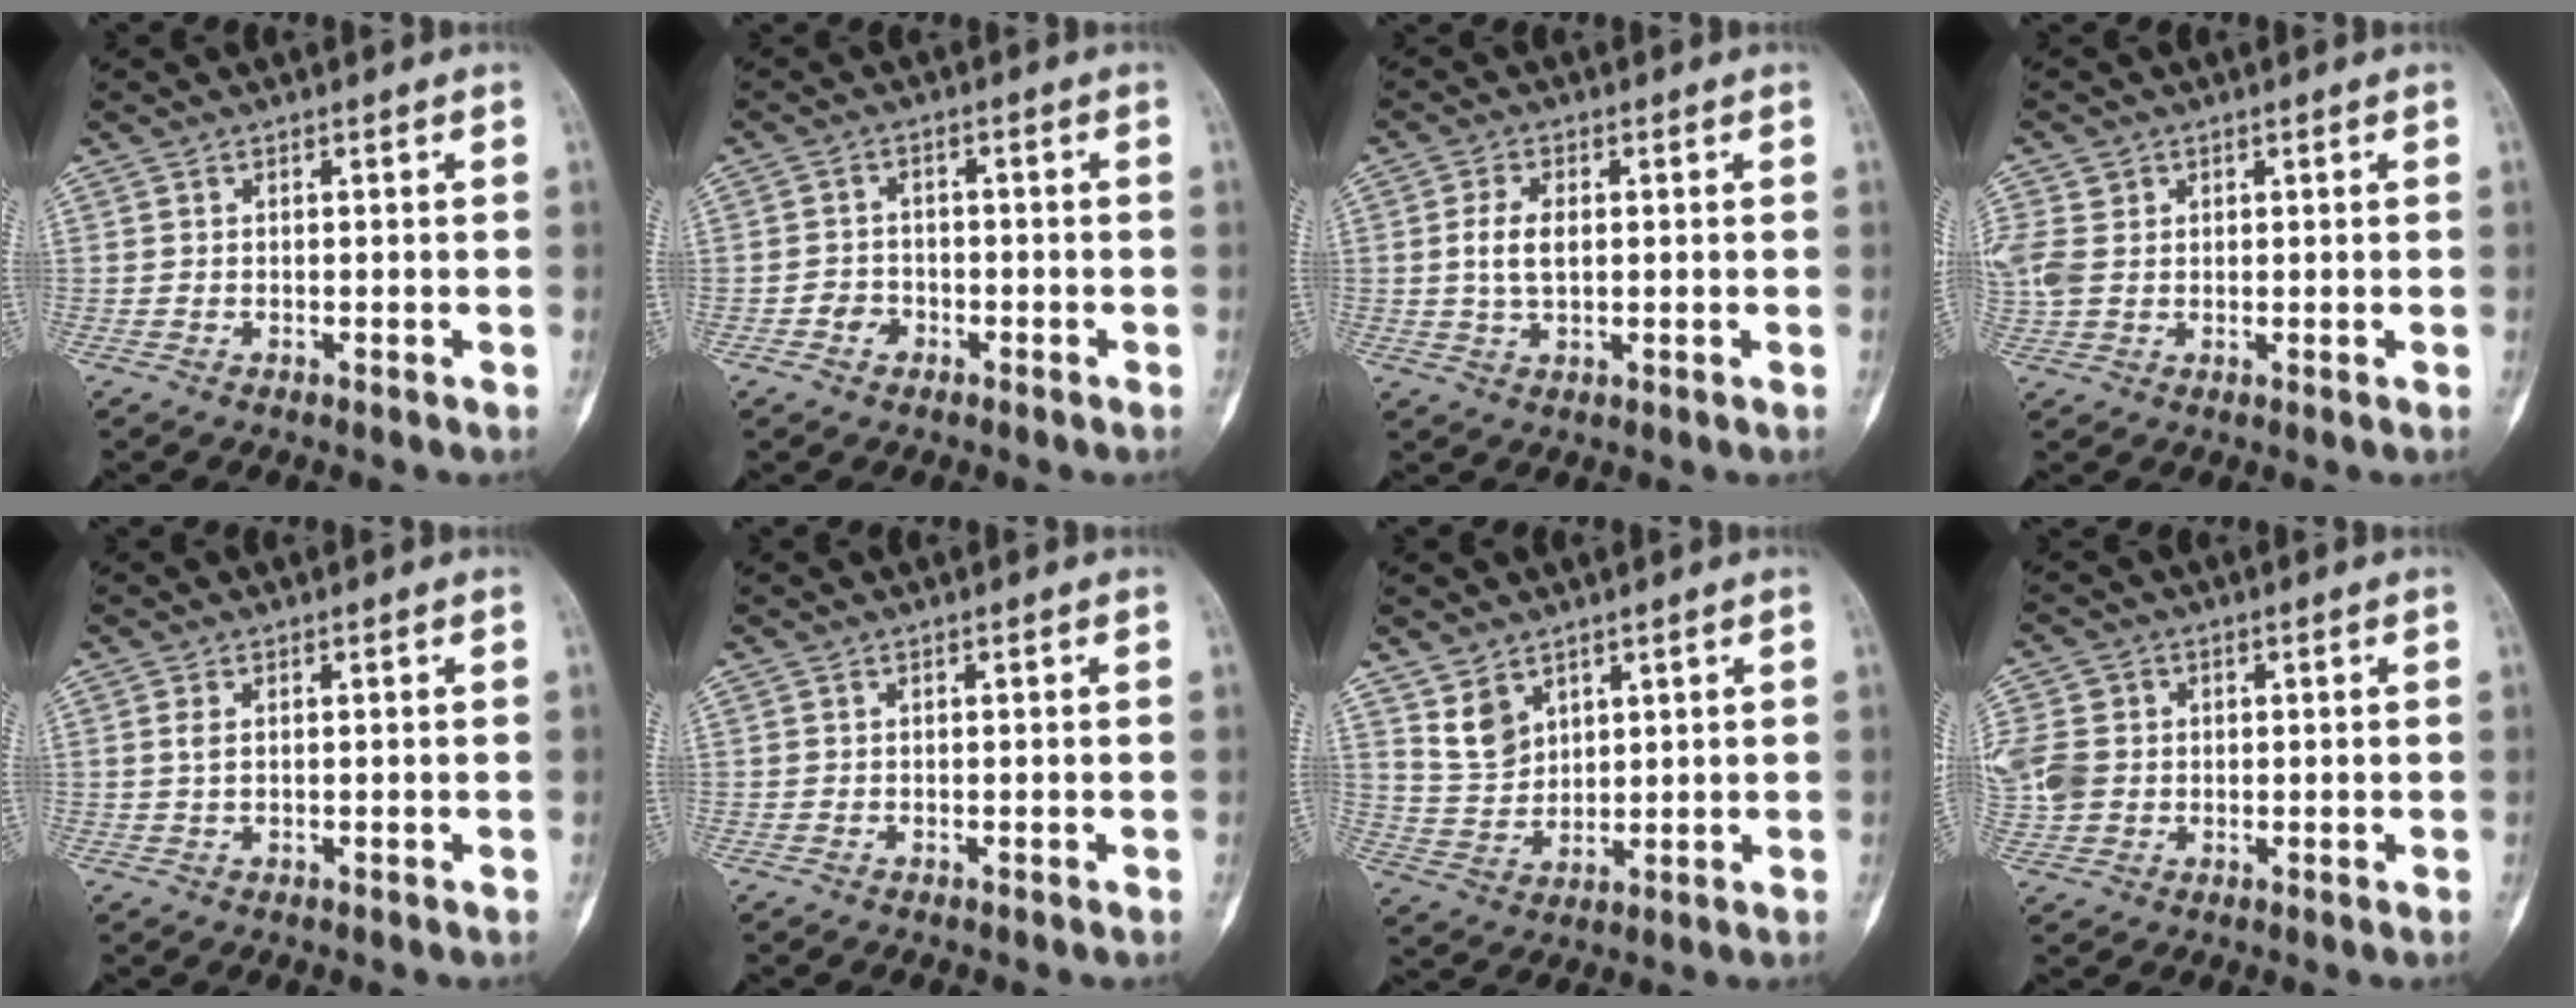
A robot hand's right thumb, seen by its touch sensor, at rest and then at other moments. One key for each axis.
{"total": 2.9, "fx": -1.4, "fy": 2.4, "fz": 0.9, "tx": -0.003, "ty": 0.017, "tz": -0.027}
{"total": 5.0, "fx": 0.5, "fy": 2.8, "fz": 4.2, "tx": -0.088, "ty": 0.001, "tz": 0.010}
{"total": 7.0, "fx": 1.4, "fy": 5.6, "fz": 4.0, "tx": -0.104, "ty": 0.010, "tz": 0.036}
{"total": 1.7, "fx": 0.4, "fy": 0.8, "fz": 1.4, "tx": -0.032, "ty": -0.001, "tz": 0.008}
{"total": 0.0}
{"total": 6.1, "fx": 3.7, "fy": 4.2, "fz": 2.6, "tx": -0.033, "ty": -0.025, "tz": 0.085}
{"total": 10.4, "fx": 1.2, "fy": 8.8, "fz": 5.3, "tx": -0.127, "ty": 0.011, "tz": 0.028}